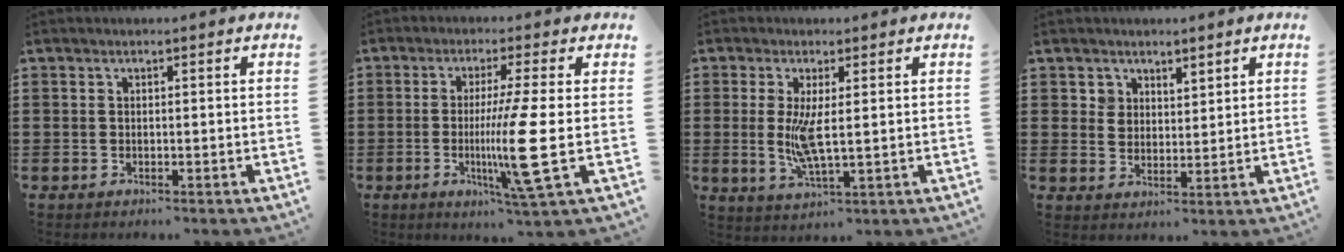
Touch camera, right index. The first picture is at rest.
{"total": 10.1, "force": [-1.4, -0.9, 9.9], "torque": [-0.193, -0.027, -0.033]}
{"total": 5.8, "force": [0.4, 1.4, 5.7], "torque": [-0.111, -0.012, 0.002]}
{"total": 3.3, "force": [2.5, 2.2, -0.1], "torque": [-0.010, 0.011, 0.049]}